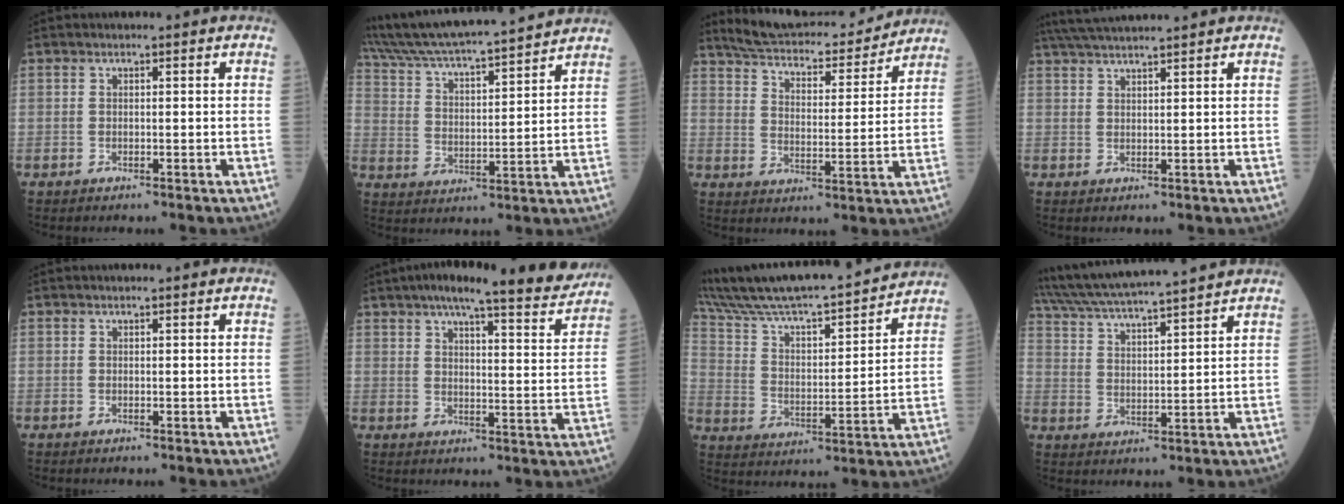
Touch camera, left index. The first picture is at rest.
{"total": 19.8, "force": [18.3, 0.9, 7.6], "torque": [-0.141, 0.015, 0.292]}
{"total": 17.7, "force": [16.5, 3.1, 5.5], "torque": [-0.082, -0.001, 0.237]}
{"total": 8.5, "force": [7.8, -0.3, 3.5], "torque": [-0.065, 0.034, 0.129]}
{"total": 0.8, "force": [0.7, 0.0, 0.2], "torque": [-0.007, 0.006, 0.012]}
{"total": 18.2, "force": [15.5, 2.0, 9.3], "torque": [-0.128, -0.003, 0.197]}
{"total": 22.8, "force": [20.3, 2.5, 10.0], "torque": [-0.177, 0.015, 0.320]}
{"total": 16.9, "force": [15.6, 0.0, 6.7], "torque": [-0.135, 0.023, 0.252]}